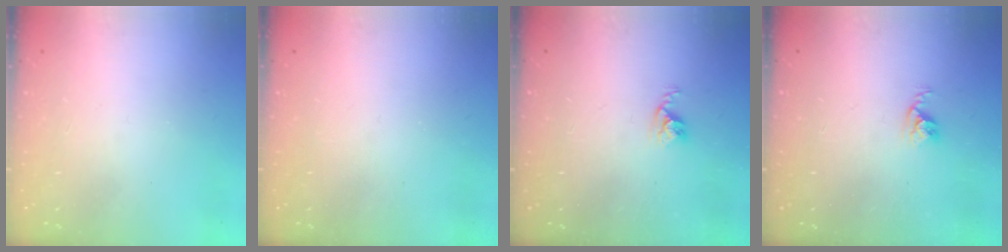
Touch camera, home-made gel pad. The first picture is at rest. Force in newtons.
{"total": 0.0}
{"total": 2.5, "press": 2.5, "slide": 0.4}
{"total": 2.5, "press": 2.5, "slide": 0.4}